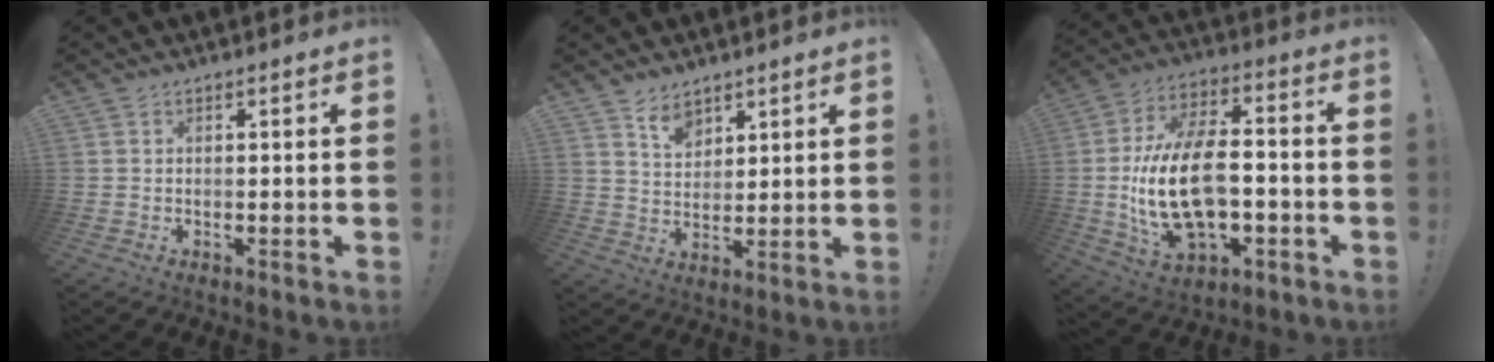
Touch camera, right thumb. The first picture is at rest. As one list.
[{"total": 6.4, "force": [4.9, 3.6, 1.9], "torque": [-0.035, -0.031, 0.093]}, {"total": 21.9, "force": [-3.1, 12.6, 17.6], "torque": [-0.329, 0.017, -0.048]}]